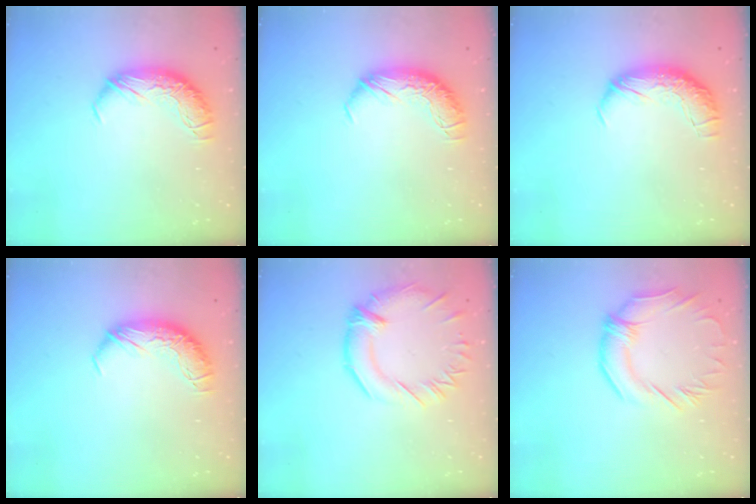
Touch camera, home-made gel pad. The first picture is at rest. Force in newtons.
{"total": 0.0}
{"total": 2.4, "press": 1.1, "slide": 2.2}
{"total": 0.0}
{"total": 2.6, "press": 2.1, "slide": 1.5}
{"total": 2.6, "press": 2.2, "slide": 1.4}